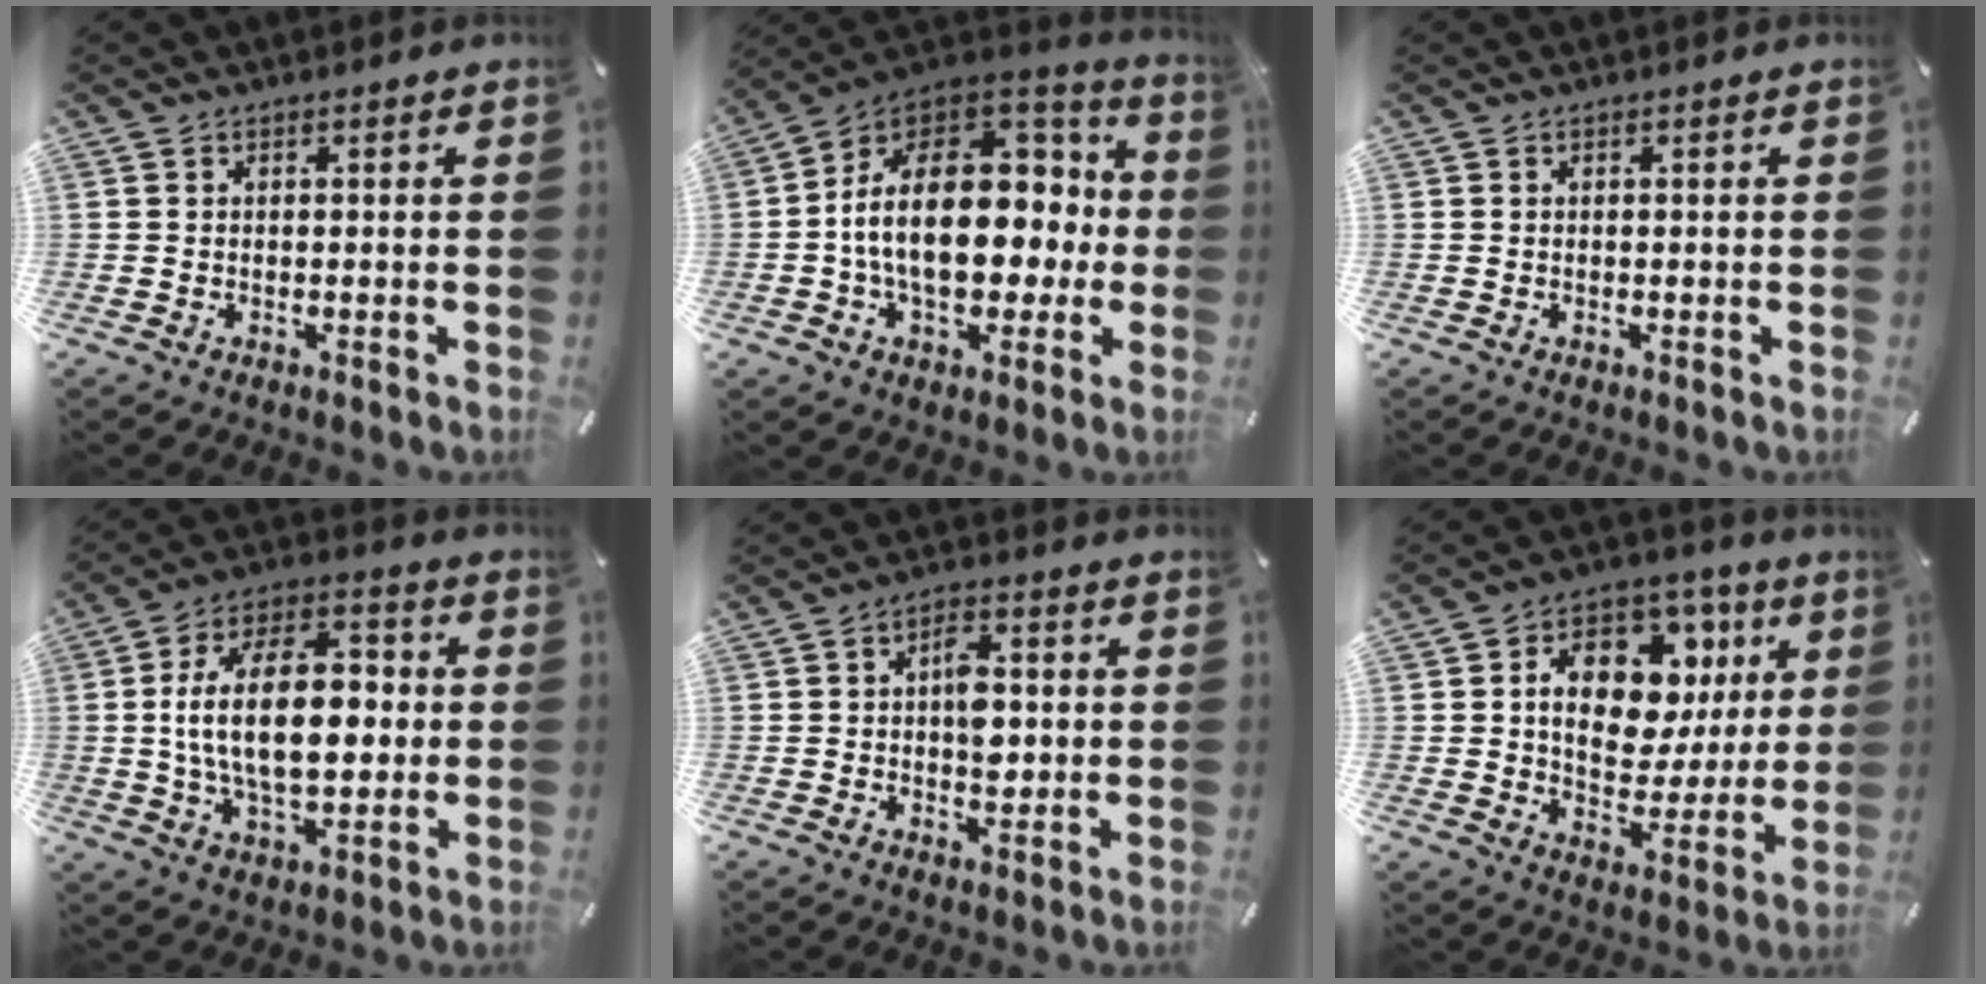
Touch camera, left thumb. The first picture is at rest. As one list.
[{"total": 22.4, "force": [-0.2, 14.8, 16.8], "torque": [-0.281, 0.005, 0.006]}, {"total": 0.0}, {"total": 19.6, "force": [0.3, 11.3, 16.0], "torque": [-0.292, 0.003, -0.001]}, {"total": 6.7, "force": [0.1, 4.0, 5.3], "torque": [-0.068, 0.000, -0.003]}, {"total": 16.6, "force": [5.0, 11.6, 10.7], "torque": [-0.158, -0.016, 0.093]}]